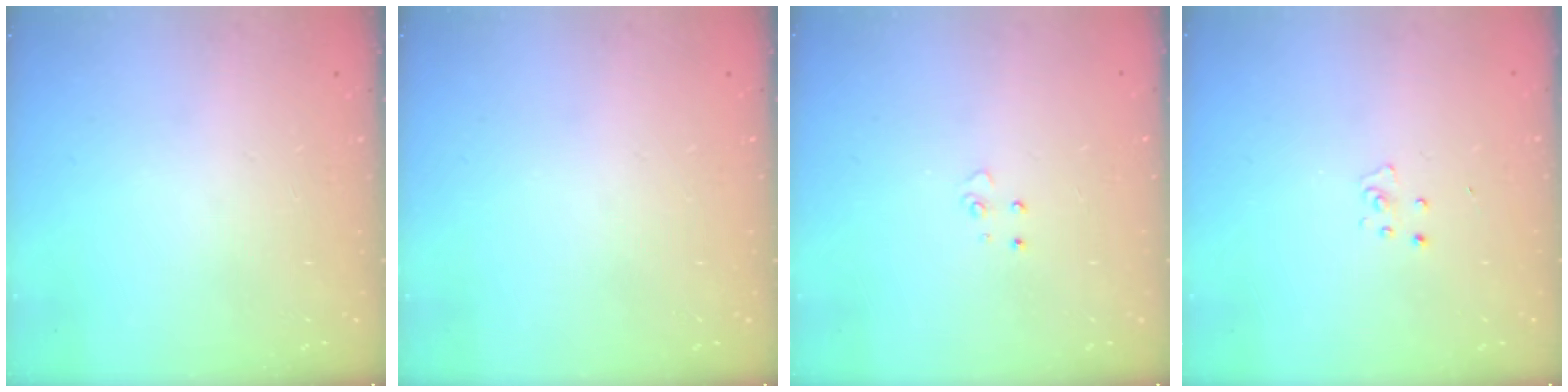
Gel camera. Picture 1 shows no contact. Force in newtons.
{"total": 0.0}
{"total": 3.4, "press": 3.4, "slide": 0.3}
{"total": 2.6, "press": 2.6, "slide": 0.2}